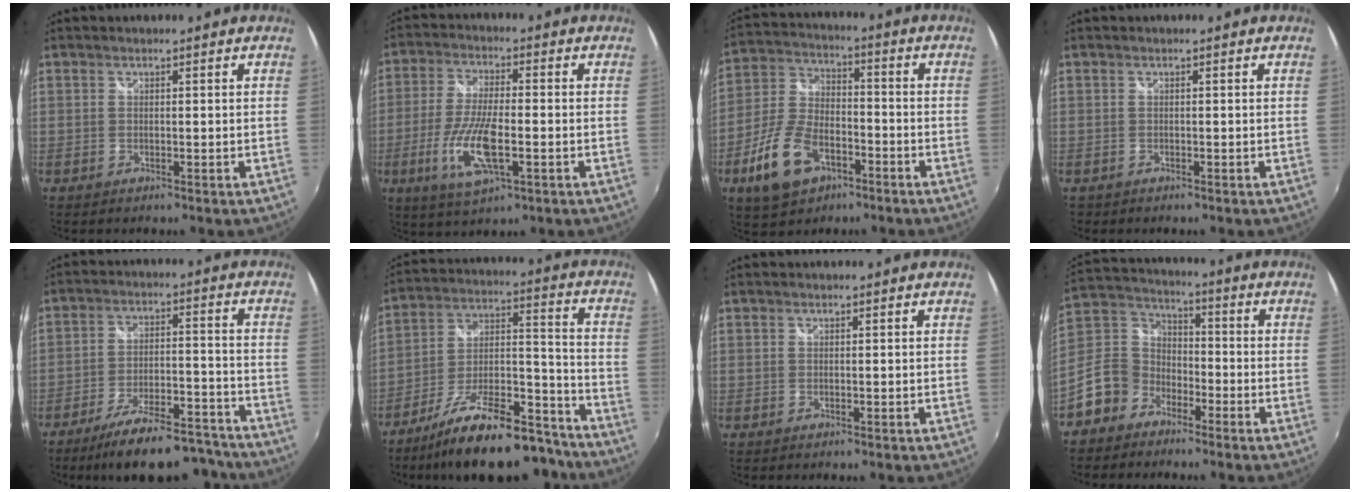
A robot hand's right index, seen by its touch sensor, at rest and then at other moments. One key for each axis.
{"total": 11.6, "fx": -3.5, "fy": 3.3, "fz": 10.5, "tx": -0.219, "ty": -0.014, "tz": -0.068}
{"total": 13.5, "fx": -6.6, "fy": 7.6, "fz": 9.0, "tx": -0.202, "ty": 0.004, "tz": -0.117}
{"total": 0.7, "fx": -0.4, "fy": 0.6, "fz": 0.0, "tx": -0.002, "ty": -0.001, "tz": -0.004}
{"total": 18.6, "fx": -16.1, "fy": 5.0, "fz": 7.8, "tx": -0.137, "ty": 0.012, "tz": -0.224}
{"total": 23.3, "fx": -18.4, "fy": 7.1, "fz": 12.5, "tx": -0.209, "ty": 0.007, "tz": -0.275}
{"total": 0.0}
{"total": 12.2, "fx": -7.4, "fy": 8.9, "fz": 3.7, "tx": -0.101, "ty": 0.037, "tz": -0.145}